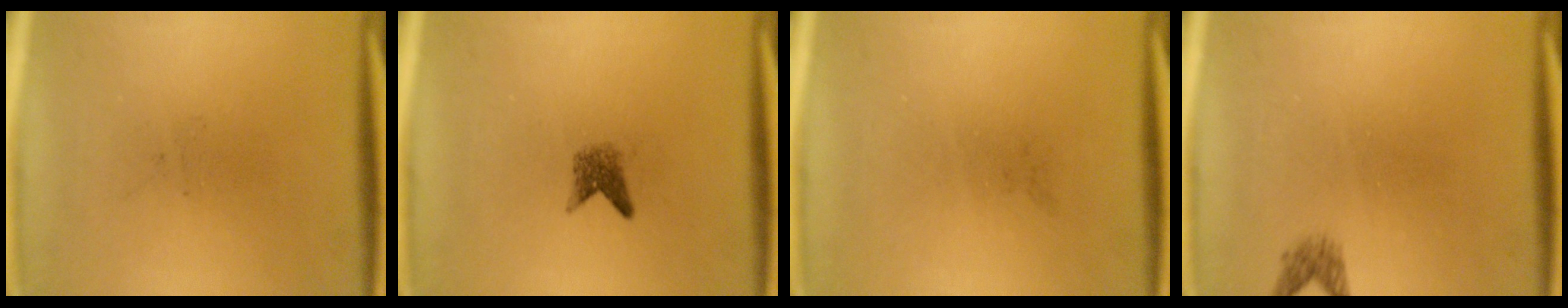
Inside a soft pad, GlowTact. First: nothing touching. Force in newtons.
{"total": 1.9}
{"total": 0.0}
{"total": 1.3}